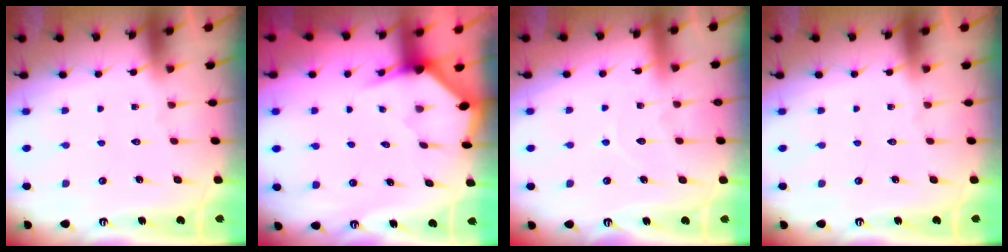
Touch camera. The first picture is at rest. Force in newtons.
{"total": 2.8, "press": 2.8, "slide": 0.2}
{"total": 5.2, "press": 5.2, "slide": 0.3}
{"total": 0.0}